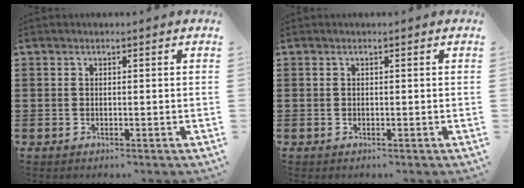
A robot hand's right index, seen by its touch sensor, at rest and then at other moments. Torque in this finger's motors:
{"motor_torque": [0.01, 0.01, 0.00, 0.00]}